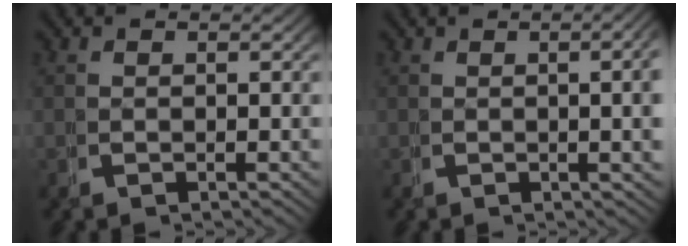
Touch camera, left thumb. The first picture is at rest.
{"total": 4.5, "force": [0.6, 1.5, 4.2], "torque": [-0.040, 0.014, 0.000]}